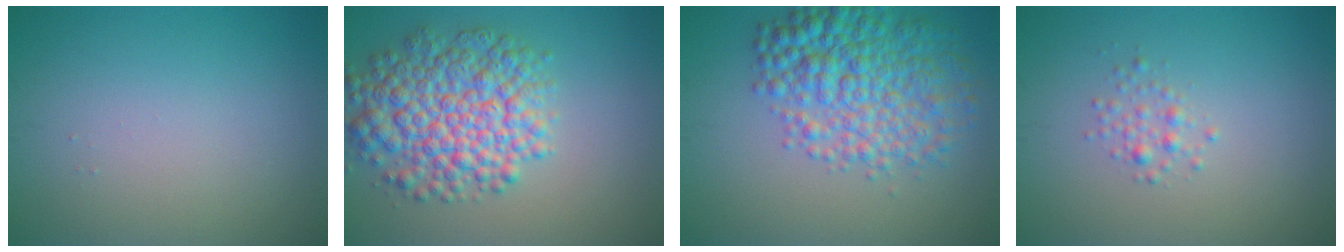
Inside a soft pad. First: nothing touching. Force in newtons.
{"total": 8.0, "press": 8.0, "slide": 0.2}
{"total": 7.1, "press": 7.1, "slide": 0.1}
{"total": 1.3, "press": 1.3, "slide": 0.0}